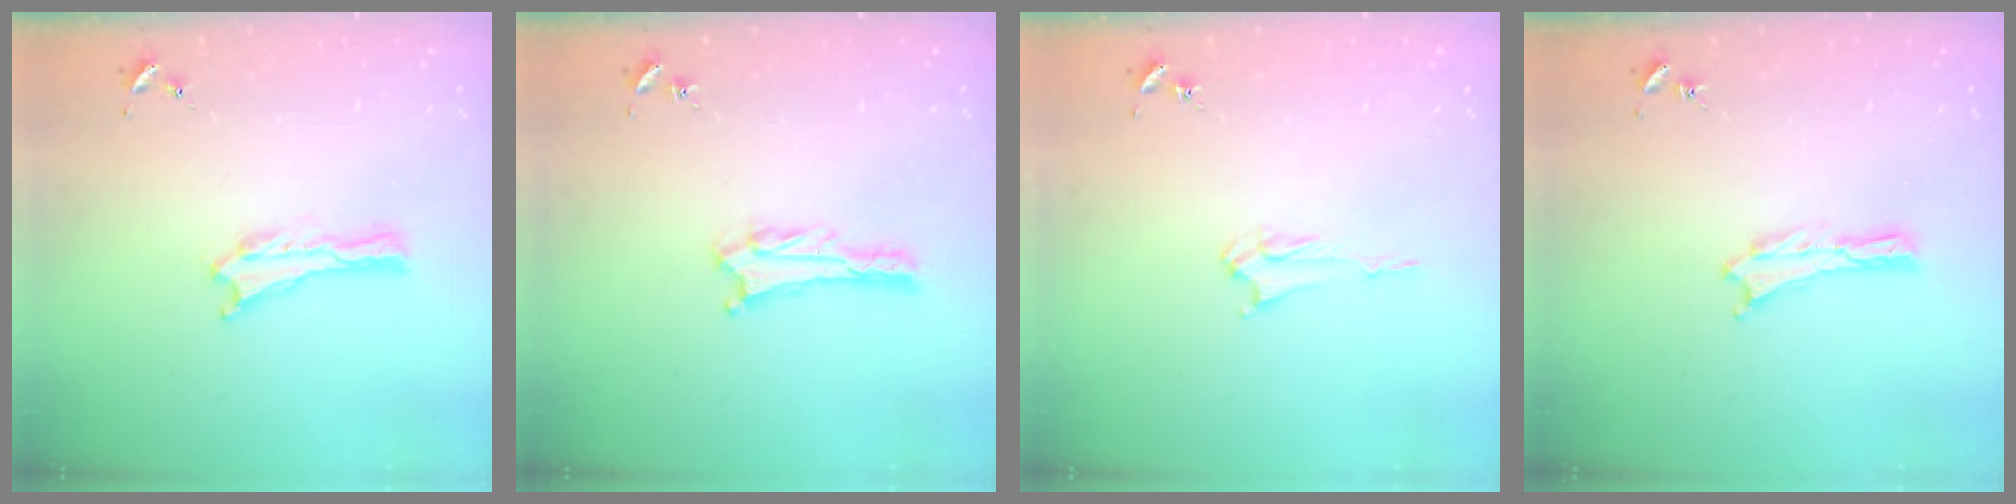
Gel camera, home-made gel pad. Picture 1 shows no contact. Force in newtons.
{"total": 3.3, "press": 3.3, "slide": 0.3}
{"total": 2.4, "press": 2.4, "slide": 0.3}
{"total": 0.0}